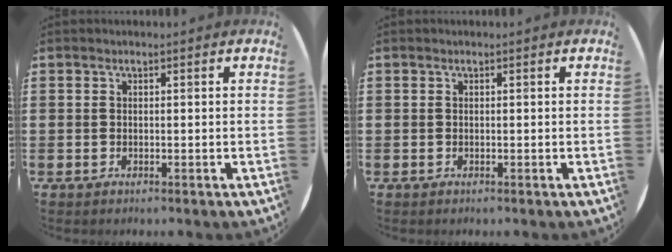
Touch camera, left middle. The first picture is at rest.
{"total": 0.0}